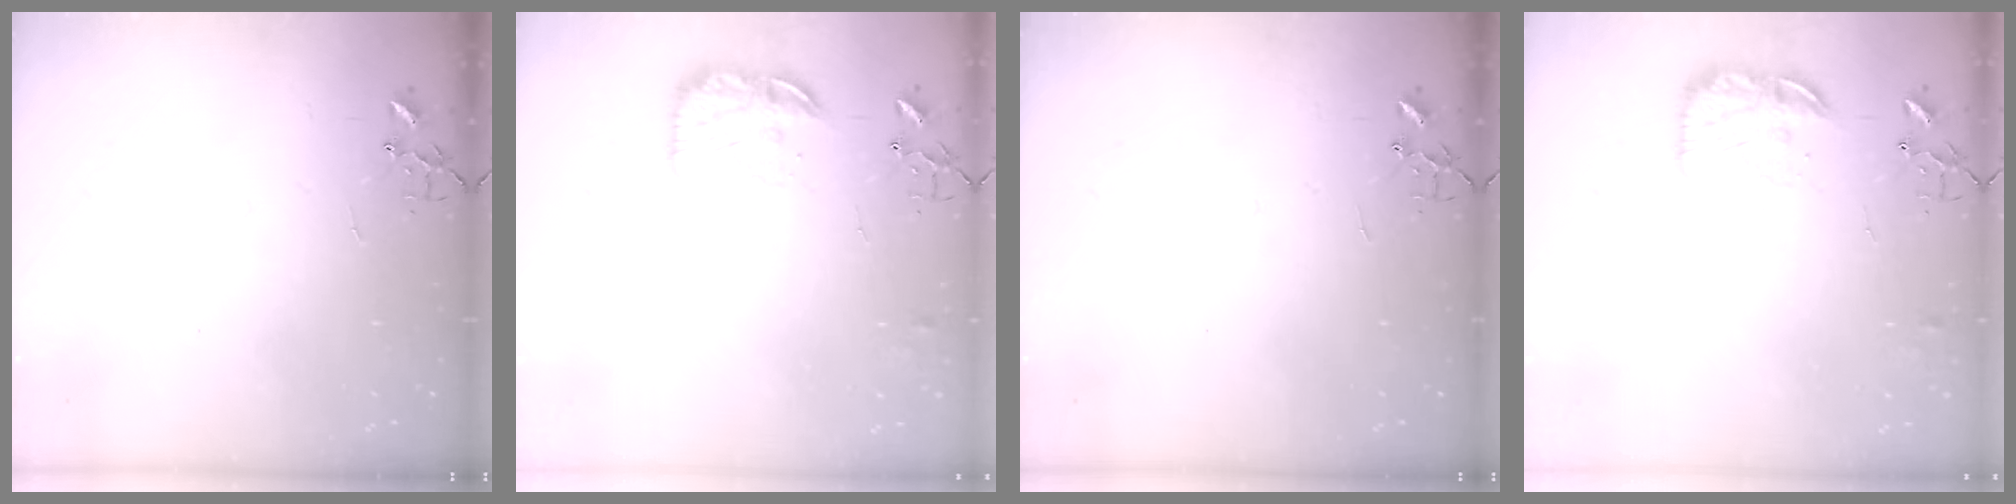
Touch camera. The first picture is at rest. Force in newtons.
{"total": 15.5, "press": 15.5, "slide": 1.0}
{"total": 0.0}
{"total": 15.5, "press": 15.5, "slide": 1.0}